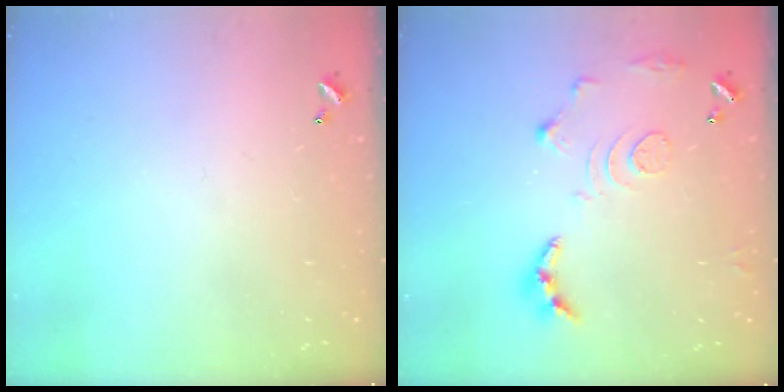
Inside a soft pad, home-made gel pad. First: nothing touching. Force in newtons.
{"total": 12.5, "press": 12.4, "slide": 1.1}